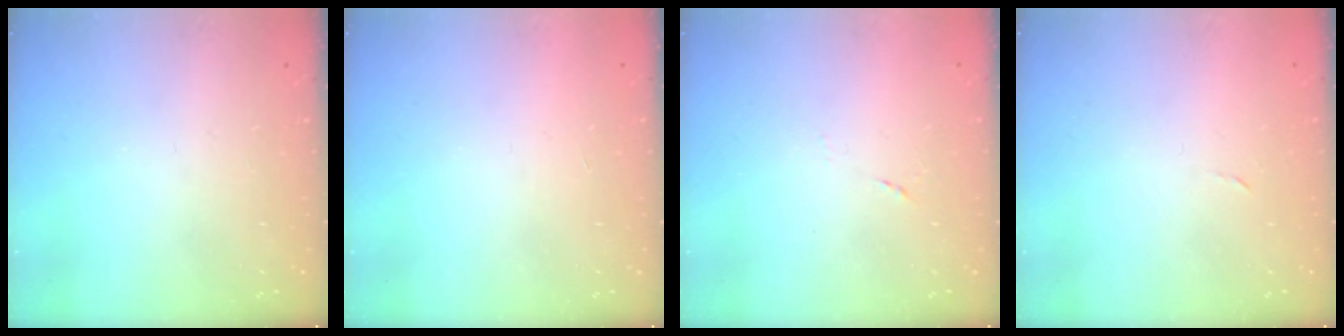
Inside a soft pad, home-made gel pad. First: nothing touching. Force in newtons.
{"total": 1.7, "press": 1.7, "slide": 0.1}
{"total": 4.9, "press": 4.7, "slide": 1.1}
{"total": 2.3, "press": 2.3, "slide": 0.4}